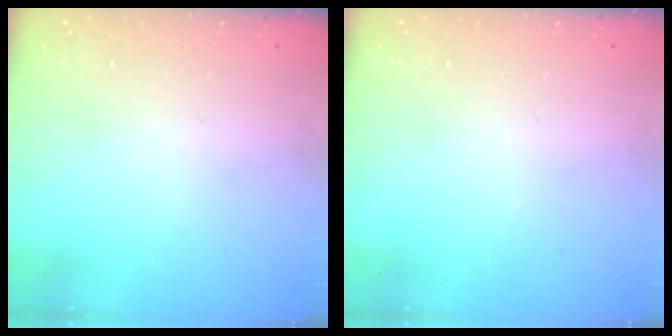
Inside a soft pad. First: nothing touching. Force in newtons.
{"total": 0.0}